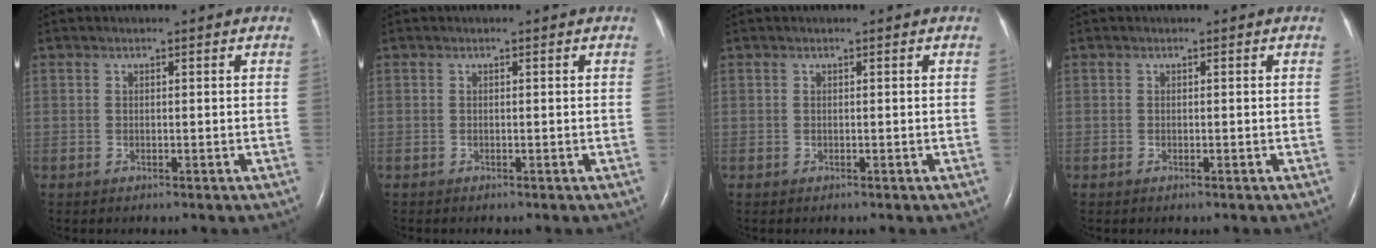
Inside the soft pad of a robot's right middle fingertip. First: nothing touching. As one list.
[{"total": 0.0}, {"total": 0.0}, {"total": 0.0}]